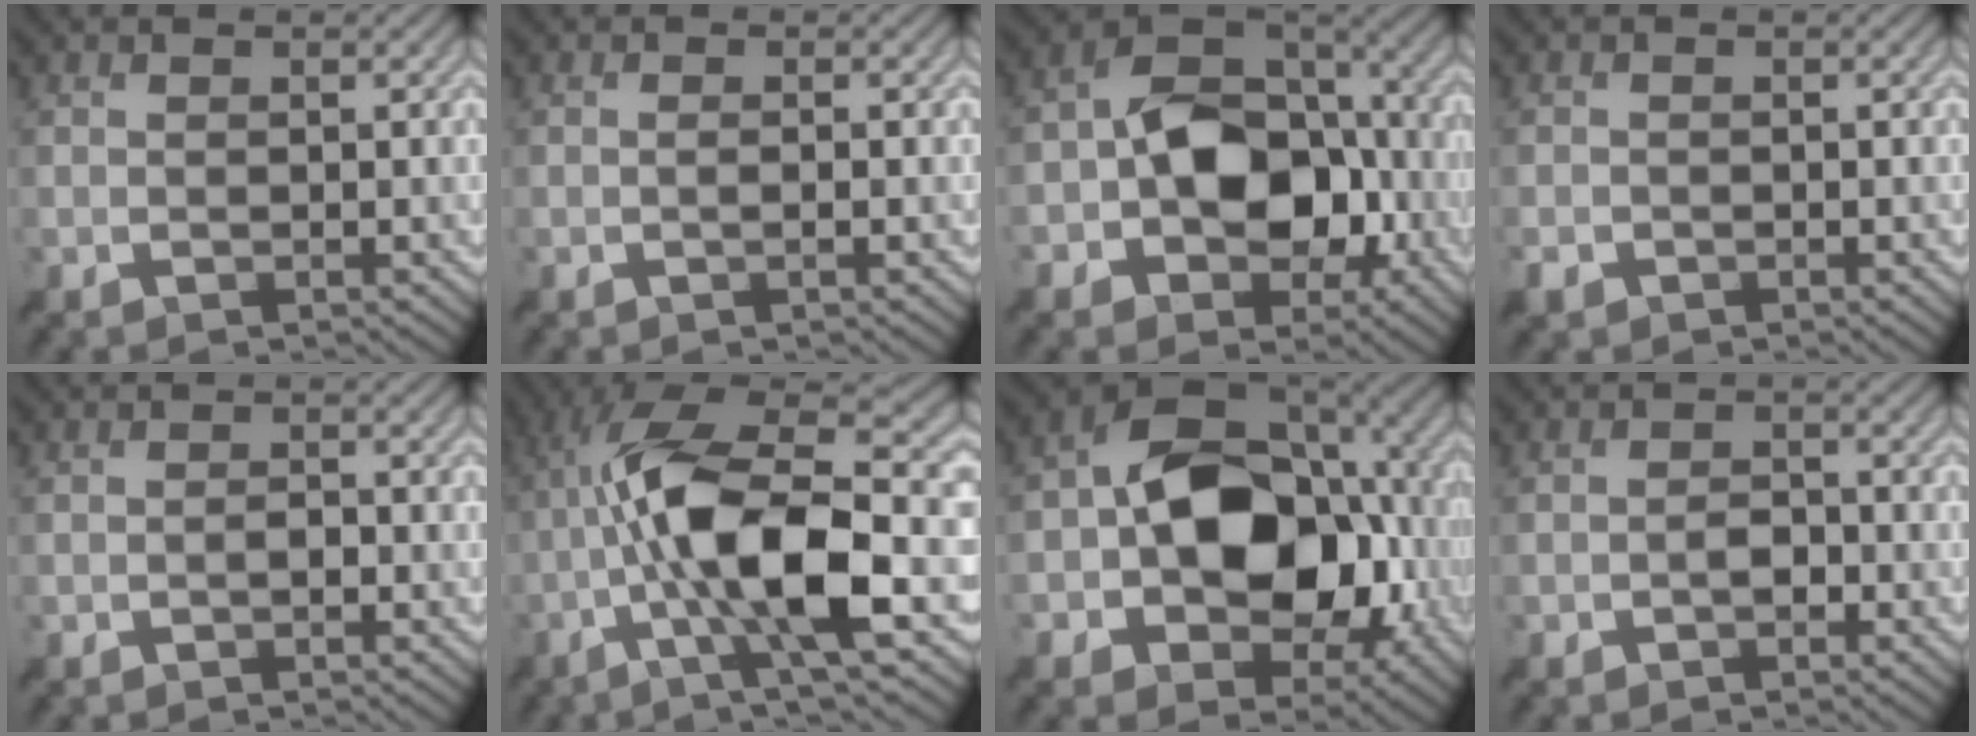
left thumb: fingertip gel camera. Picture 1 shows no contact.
{"total": 0.8, "force": [-0.2, 0.0, 0.8], "torque": [-0.015, 0.002, -0.005]}
{"total": 11.6, "force": [-2.3, 8.0, 8.1], "torque": [-0.135, 0.008, -0.056]}
{"total": 1.4, "force": [-0.9, 0.9, 0.6], "torque": [-0.014, -0.002, -0.022]}
{"total": 0.9, "force": [-0.5, 0.5, 0.6], "torque": [-0.010, 0.003, -0.010]}
{"total": 15.6, "force": [-2.2, 4.6, 14.7], "torque": [-0.276, 0.013, -0.043]}
{"total": 16.2, "force": [-0.8, 10.9, 11.9], "torque": [-0.193, 0.004, -0.022]}
{"total": 1.6, "force": [-0.9, 0.9, 1.0], "torque": [-0.017, 0.003, -0.019]}